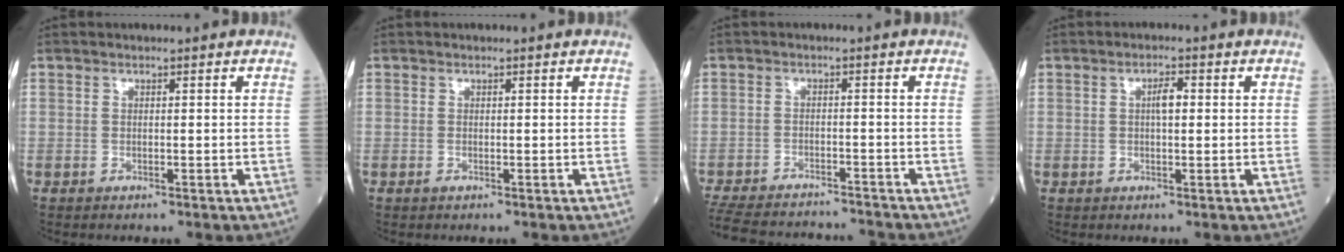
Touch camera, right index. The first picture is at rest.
{"total": 0.0}
{"total": 15.0, "force": [-13.8, 3.7, 4.5], "torque": [-0.110, -0.007, -0.195]}
{"total": 2.3, "force": [0.5, 0.6, 2.1], "torque": [-0.040, 0.005, 0.010]}